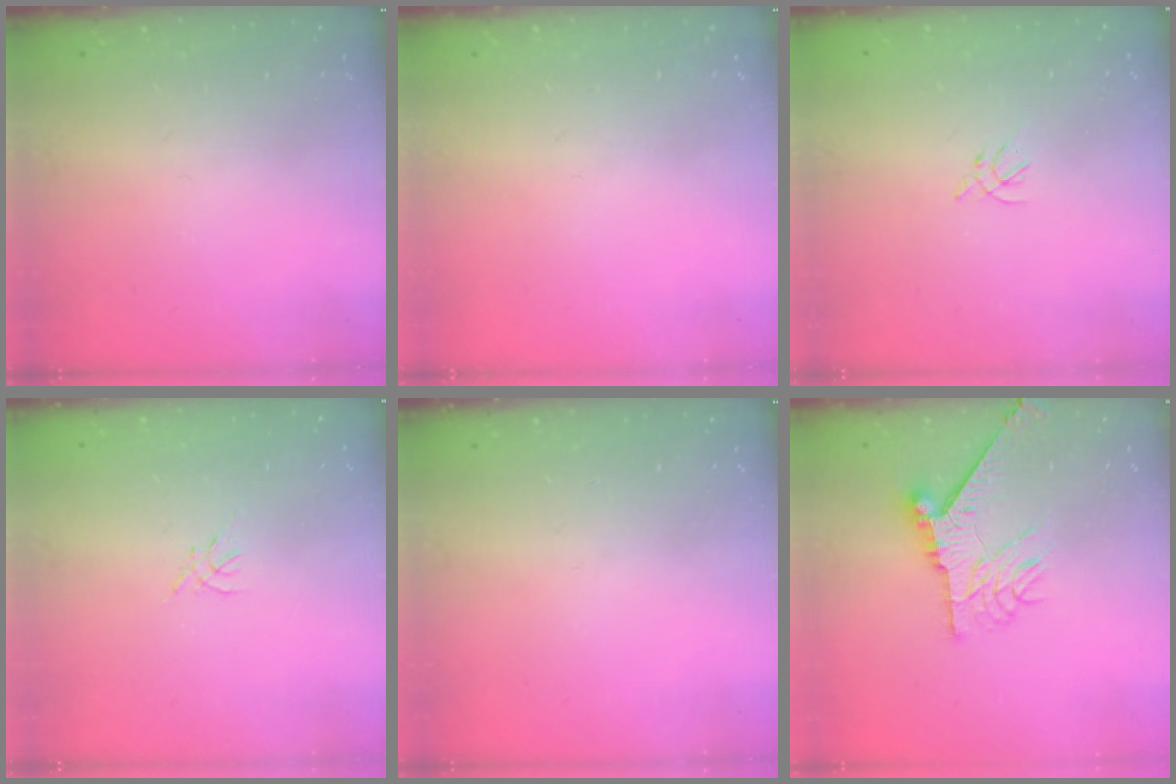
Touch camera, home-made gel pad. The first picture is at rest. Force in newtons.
{"total": 0.0}
{"total": 2.3, "press": 2.2, "slide": 0.6}
{"total": 0.0}
{"total": 0.0}
{"total": 9.5, "press": 9.5, "slide": 0.6}